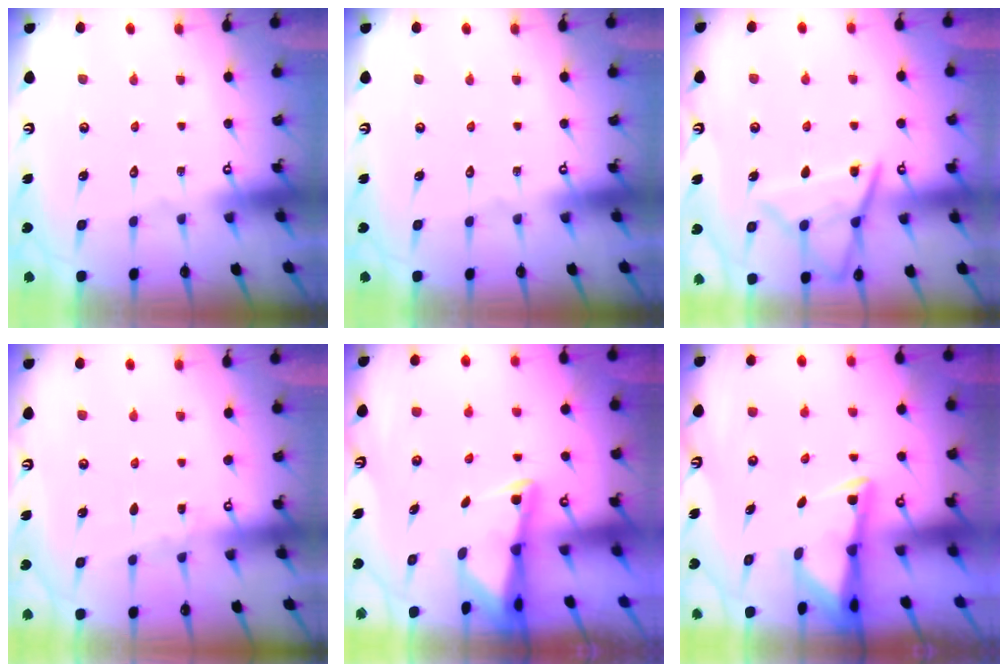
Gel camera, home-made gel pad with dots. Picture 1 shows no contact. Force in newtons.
{"total": 0.0}
{"total": 12.3, "press": 12.2, "slide": 1.2}
{"total": 2.6, "press": 2.5, "slide": 0.4}
{"total": 2.4, "press": 2.4, "slide": 0.5}
{"total": 2.7, "press": 2.6, "slide": 0.7}